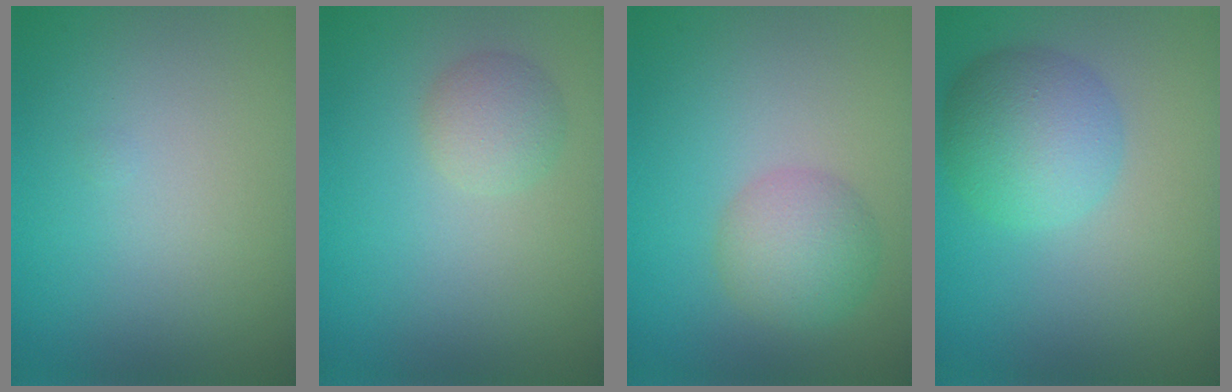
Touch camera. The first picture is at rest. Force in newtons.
{"total": 2.2, "press": 2.2, "slide": 0.1}
{"total": 3.5, "press": 3.5, "slide": 0.1}
{"total": 4.9, "press": 4.9, "slide": 0.1}